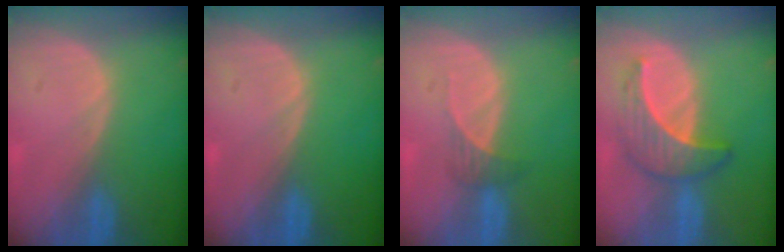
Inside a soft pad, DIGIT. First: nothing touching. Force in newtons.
{"total": 0.0}
{"total": 2.1, "press": 1.9, "slide": 0.9}
{"total": 6.9, "press": 6.4, "slide": 2.6}